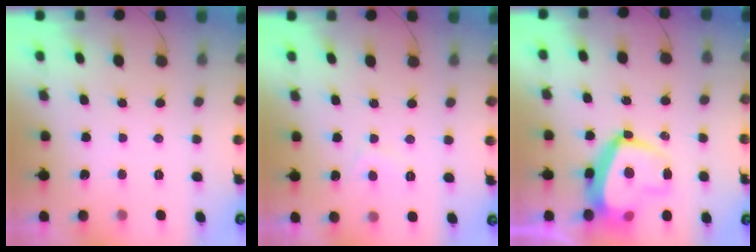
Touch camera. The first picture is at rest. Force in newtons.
{"total": 2.6, "press": 2.5, "slide": 0.6}
{"total": 14.5, "press": 14.5, "slide": 1.1}